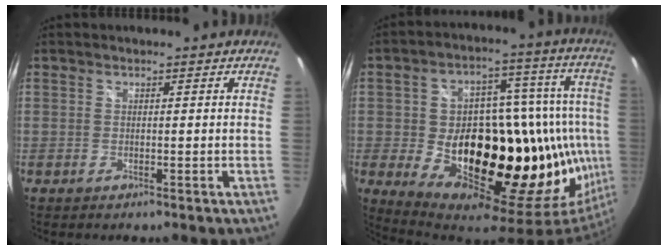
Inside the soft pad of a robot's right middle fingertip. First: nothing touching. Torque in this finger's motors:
{"motor_torque": [1.90, -0.24, 0.67, 0.21]}